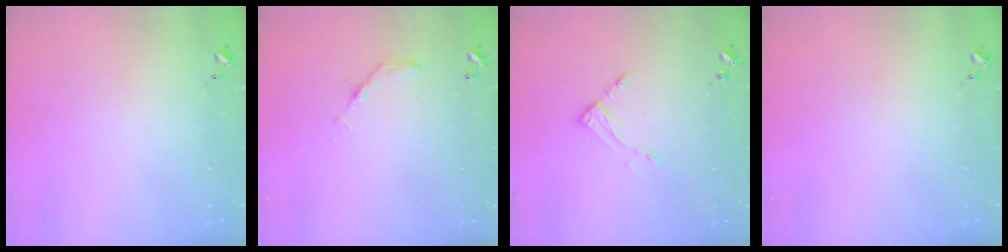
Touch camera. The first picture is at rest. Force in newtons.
{"total": 6.2, "press": 6.2, "slide": 0.4}
{"total": 4.2, "press": 4.2, "slide": 0.5}
{"total": 0.0}